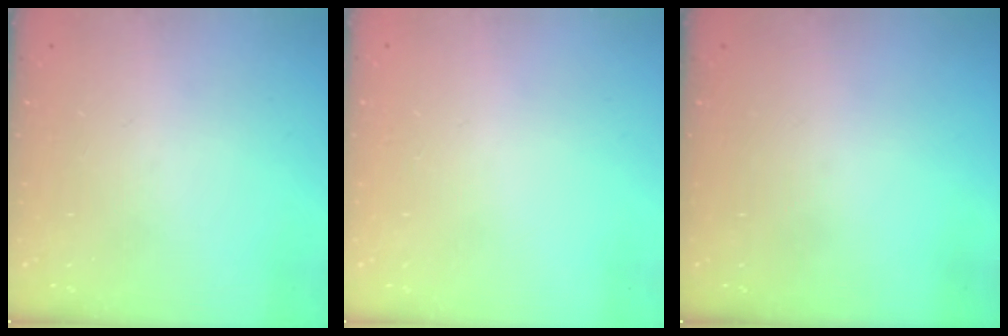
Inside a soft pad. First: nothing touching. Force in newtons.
{"total": 2.5, "press": 2.5, "slide": 0.2}
{"total": 0.0}